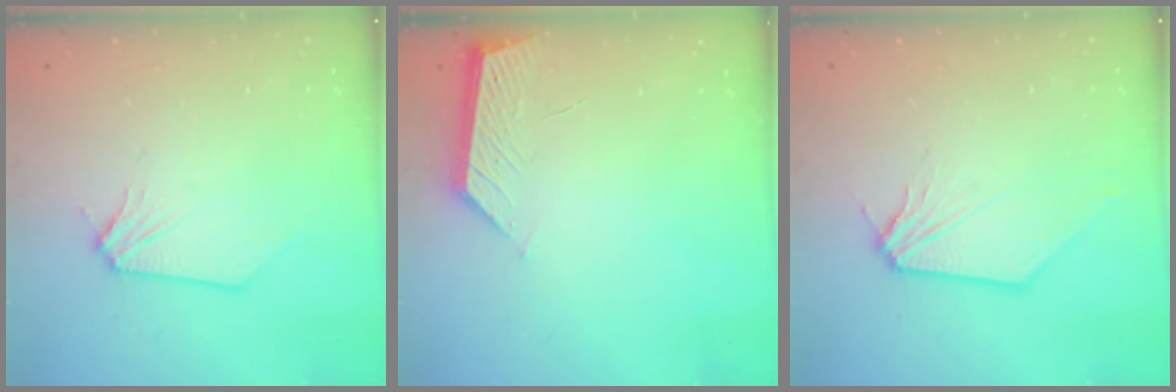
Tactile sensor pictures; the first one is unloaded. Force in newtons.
{"total": 5.1, "press": 5.1, "slide": 0.1}
{"total": 1.9, "press": 1.9, "slide": 0.2}